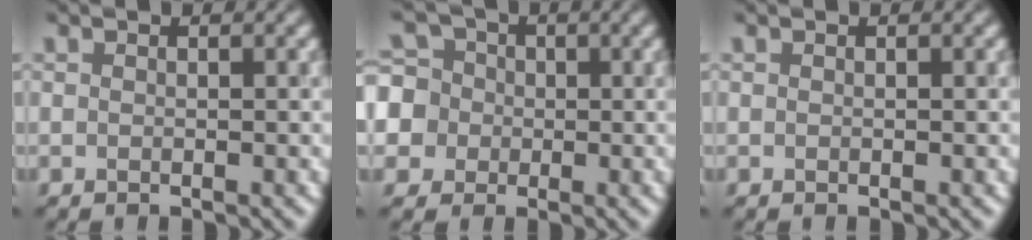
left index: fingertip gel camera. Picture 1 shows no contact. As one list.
[{"total": 7.2, "force": [-0.3, 6.8, 2.3], "torque": [-0.063, 0.033, -0.043]}, {"total": 0.0}]